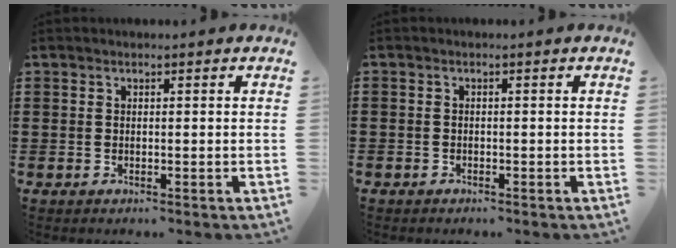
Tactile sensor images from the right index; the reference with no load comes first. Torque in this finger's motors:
{"motor_torque": [-2.14, 0.00, -1.05, -0.21]}